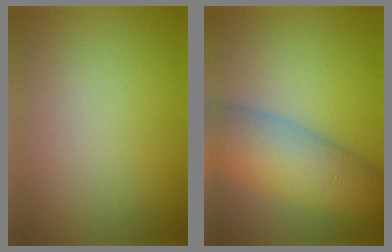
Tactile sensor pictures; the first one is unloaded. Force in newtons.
{"total": 7.4, "press": 7.4, "slide": 0.2}